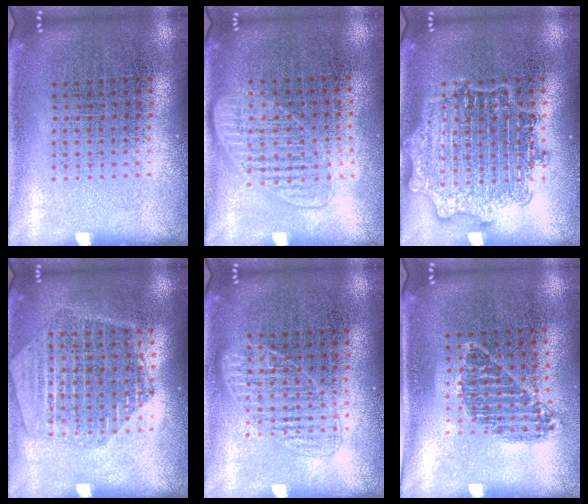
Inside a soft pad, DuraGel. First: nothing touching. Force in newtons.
{"total": 1.4, "press": 1.3, "slide": 0.6}
{"total": 3.1, "press": 3.0, "slide": 0.5}
{"total": 1.7, "press": 1.6, "slide": 0.5}
{"total": 1.8, "press": 1.8, "slide": 0.3}
{"total": 1.0, "press": 0.8, "slide": 0.5}